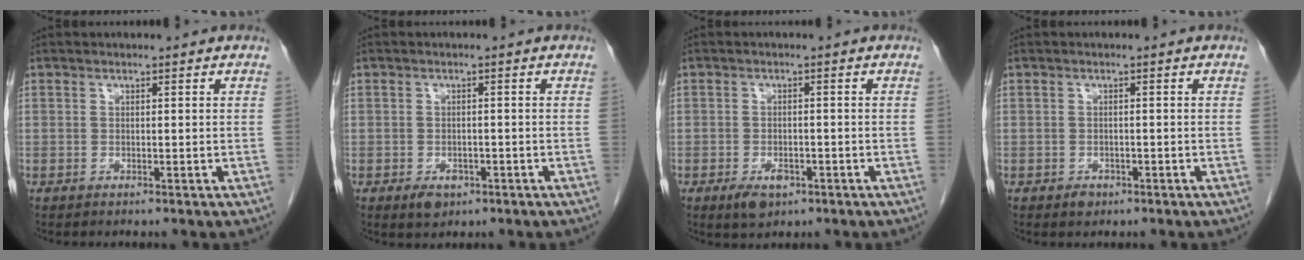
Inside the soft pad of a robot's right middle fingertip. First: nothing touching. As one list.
[{"total": 2.7, "force": [-1.5, 1.7, 1.5], "torque": [-0.025, -0.001, -0.013]}, {"total": 3.5, "force": [-1.9, 1.8, 2.3], "torque": [-0.042, -0.002, -0.024]}, {"total": 1.5, "force": [-0.9, 1.0, 0.6], "torque": [-0.010, 0.002, -0.009]}]